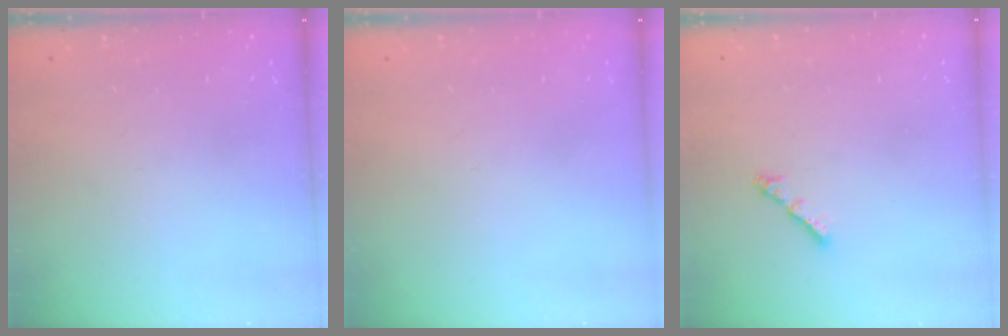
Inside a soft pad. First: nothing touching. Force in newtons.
{"total": 0.0}
{"total": 3.0, "press": 2.9, "slide": 0.6}